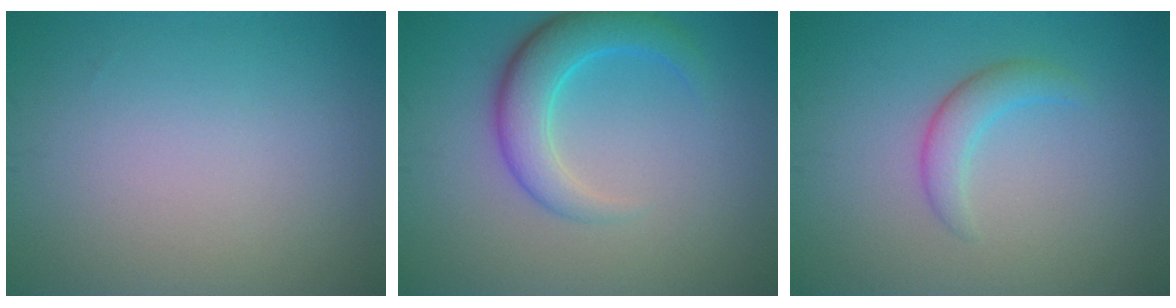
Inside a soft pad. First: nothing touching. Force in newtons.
{"total": 4.8, "press": 4.7, "slide": 0.2}
{"total": 2.2, "press": 2.2, "slide": 0.2}